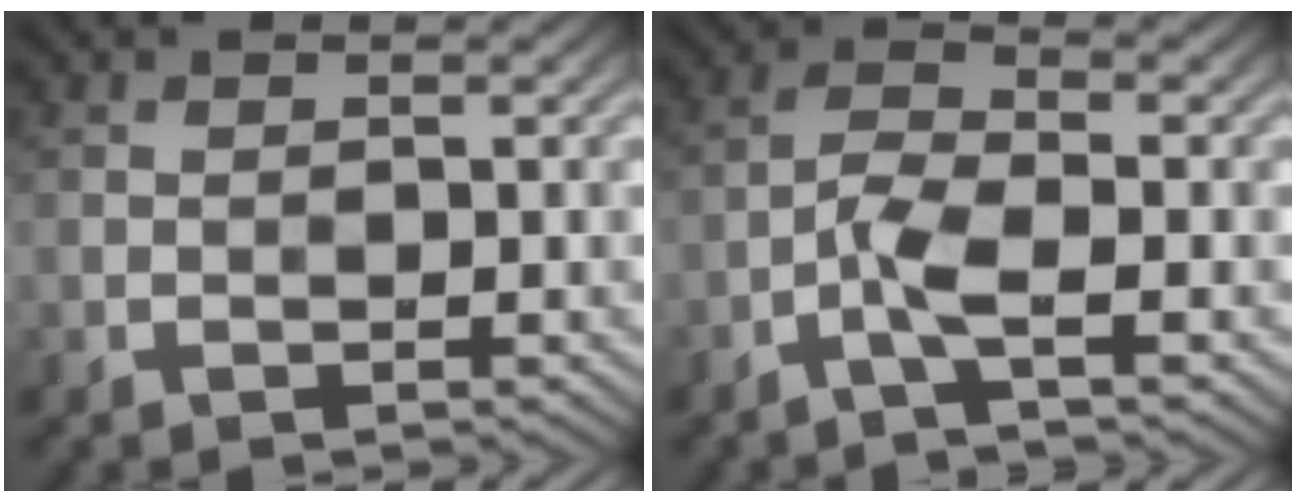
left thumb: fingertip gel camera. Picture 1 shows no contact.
{"total": 3.9, "force": [-2.0, 0.9, 3.3], "torque": [-0.076, 0.005, -0.052]}